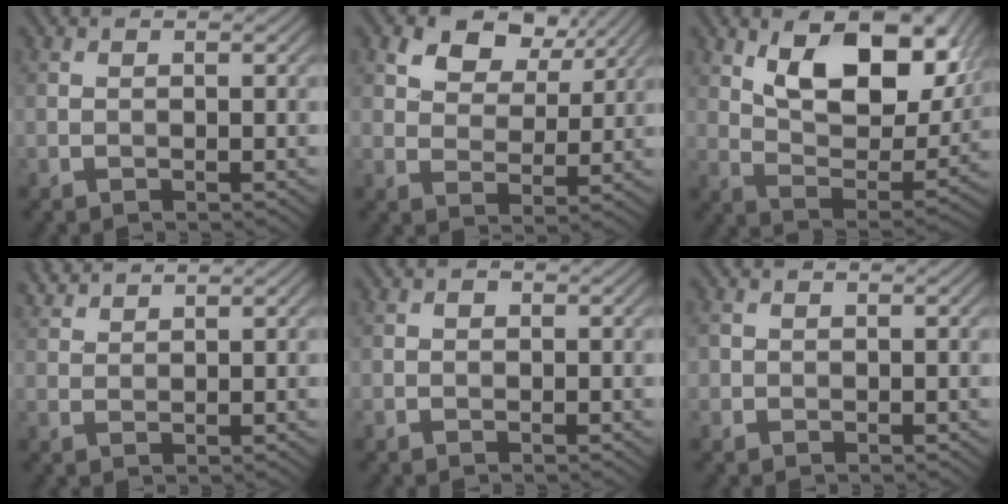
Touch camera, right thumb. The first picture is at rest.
{"total": 7.3, "force": [4.3, 4.5, 3.9], "torque": [-0.075, -0.001, 0.073]}
{"total": 14.4, "force": [6.7, 7.1, 10.5], "torque": [-0.174, -0.011, 0.109]}
{"total": 2.7, "force": [2.6, 0.3, 0.9], "torque": [-0.025, 0.005, 0.055]}
{"total": 0.5, "force": [-0.1, 0.5, 0.2], "torque": [-0.001, -0.004, -0.004]}
{"total": 1.2, "force": [0.1, 1.2, 0.4], "torque": [-0.012, -0.001, -0.001]}